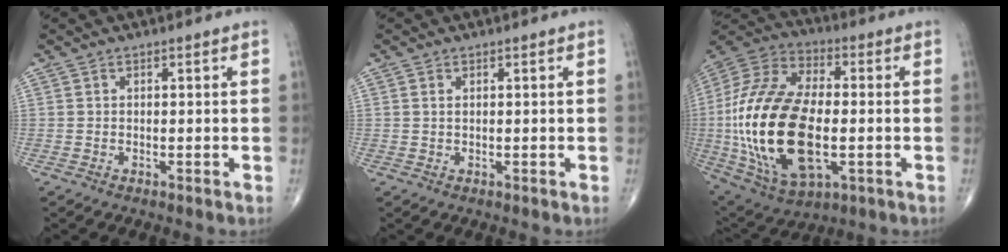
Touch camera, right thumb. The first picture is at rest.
{"total": 0.7, "force": [0.3, 0.3, 0.5], "torque": [-0.013, 0.003, 0.007]}
{"total": 28.5, "force": [-3.1, 14.4, 24.3], "torque": [-0.518, -0.002, -0.043]}